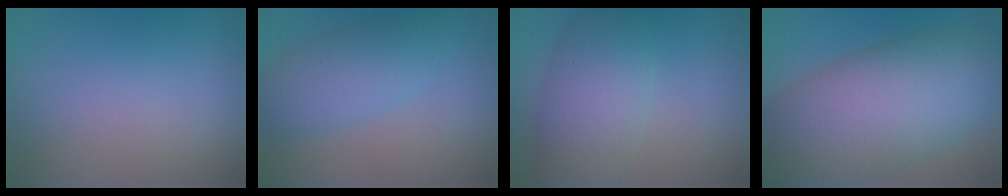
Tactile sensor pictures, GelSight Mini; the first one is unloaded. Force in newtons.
{"total": 3.9, "press": 3.9, "slide": 0.1}
{"total": 5.8, "press": 5.8, "slide": 0.2}
{"total": 12.7, "press": 12.7, "slide": 0.8}